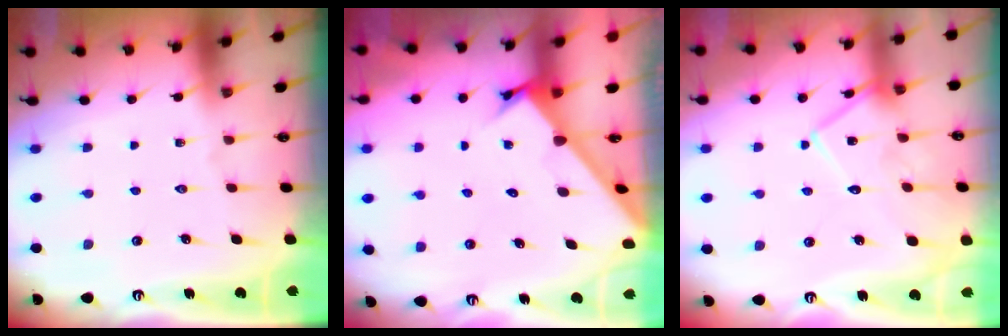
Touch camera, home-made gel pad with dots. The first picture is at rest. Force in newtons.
{"total": 2.4, "press": 2.4, "slide": 0.2}
{"total": 13.8, "press": 13.8, "slide": 0.7}